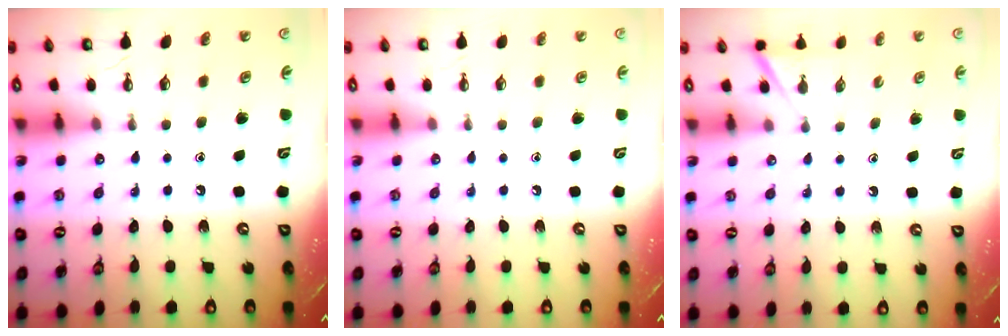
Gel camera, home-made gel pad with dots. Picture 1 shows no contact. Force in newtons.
{"total": 0.0}
{"total": 2.4, "press": 2.4, "slide": 0.2}